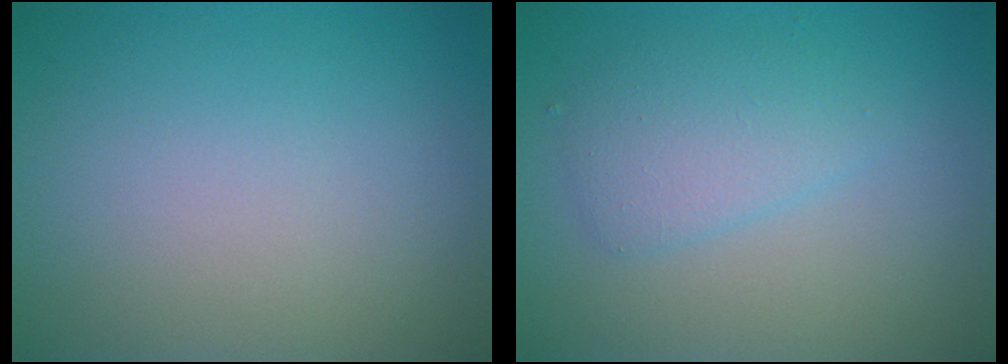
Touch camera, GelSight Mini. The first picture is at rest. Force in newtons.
{"total": 2.7, "press": 2.7, "slide": 0.0}